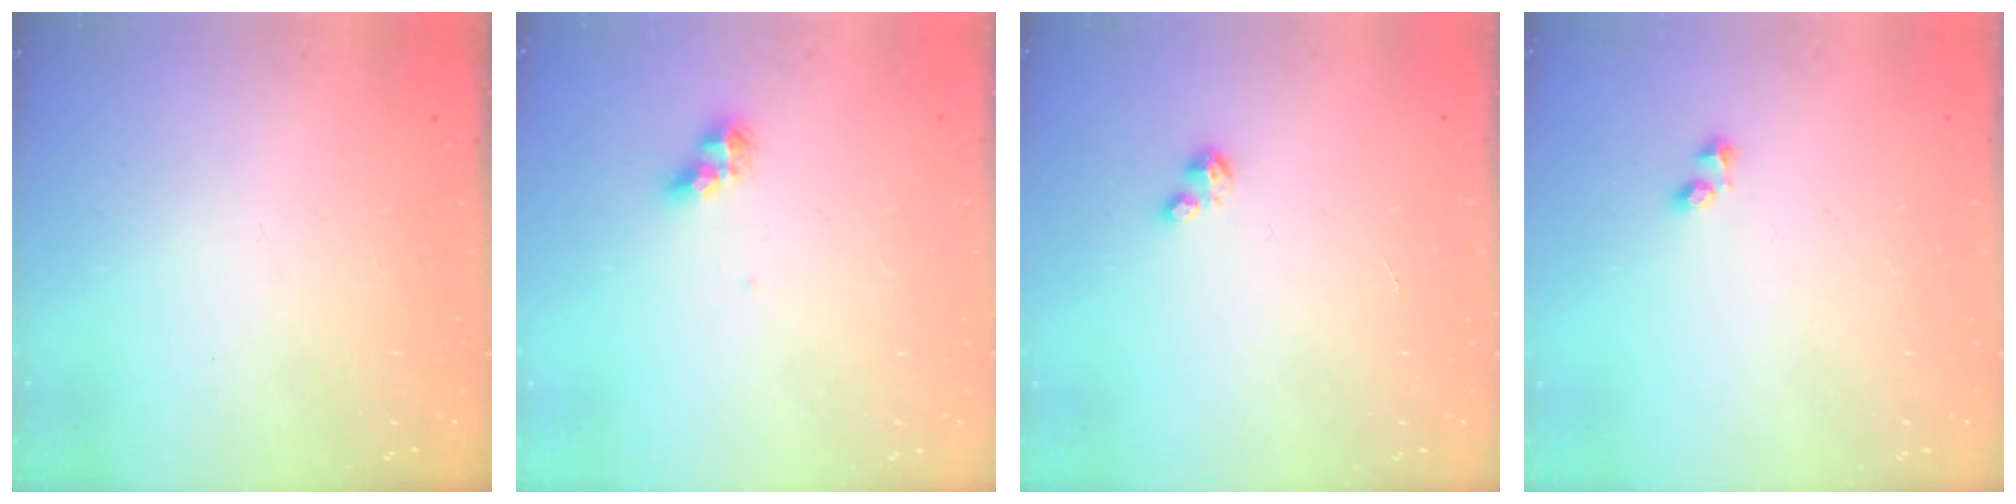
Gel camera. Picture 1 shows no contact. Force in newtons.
{"total": 6.4, "press": 6.3, "slide": 0.5}
{"total": 2.1, "press": 2.0, "slide": 0.5}
{"total": 1.9, "press": 1.9, "slide": 0.5}